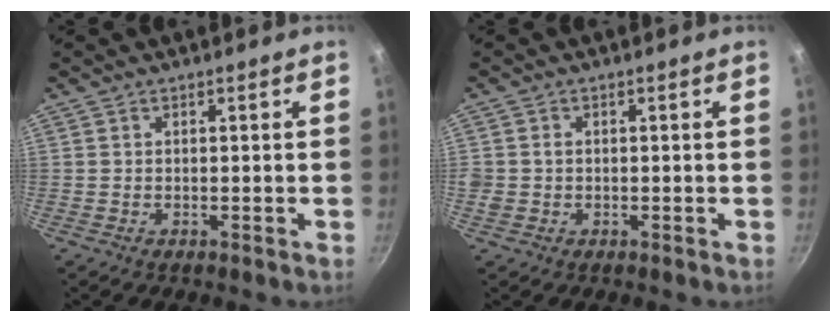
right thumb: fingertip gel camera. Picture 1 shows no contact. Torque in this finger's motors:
{"motor_torque": [0.00, 0.39, 0.47, -0.18, 0.00]}